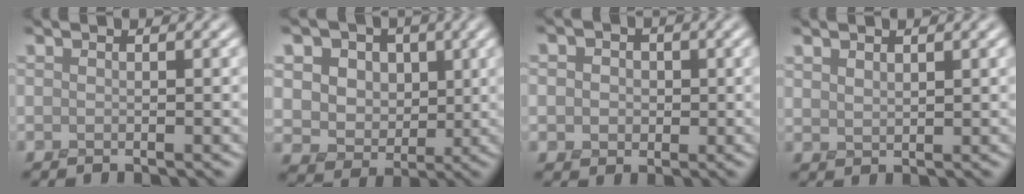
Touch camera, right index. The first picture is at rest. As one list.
[{"total": 9.9, "force": [2.5, 8.3, 4.8], "torque": [-0.086, 0.021, 0.017]}, {"total": 3.6, "force": [0.5, 3.2, 1.6], "torque": [-0.022, 0.013, -0.008]}, {"total": 1.4, "force": [1.1, 0.6, 0.7], "torque": [-0.016, -0.004, 0.028]}]